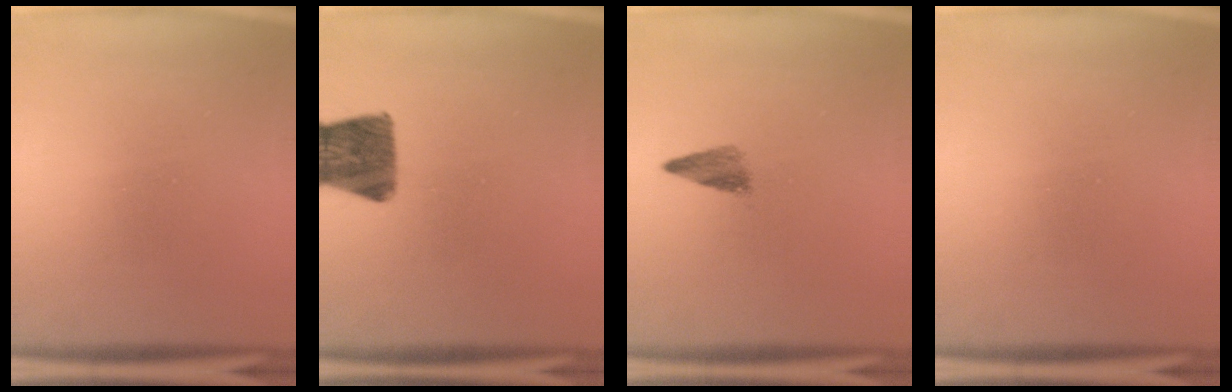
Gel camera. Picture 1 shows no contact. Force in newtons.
{"total": 10.9}
{"total": 2.4}
{"total": 0.0}